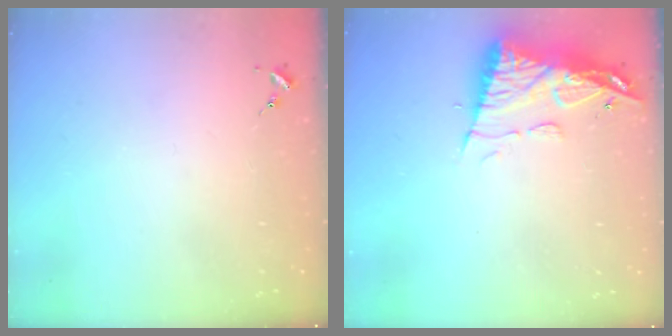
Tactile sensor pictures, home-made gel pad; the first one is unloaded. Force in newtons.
{"total": 10.4, "press": 10.4, "slide": 1.0}